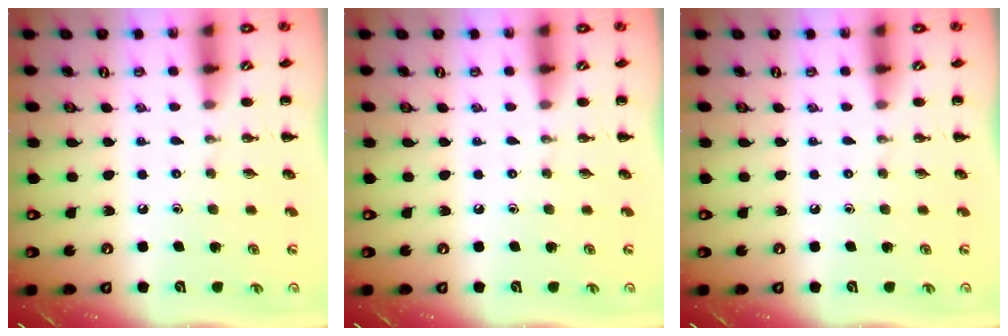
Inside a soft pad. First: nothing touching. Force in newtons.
{"total": 0.0}
{"total": 0.0}